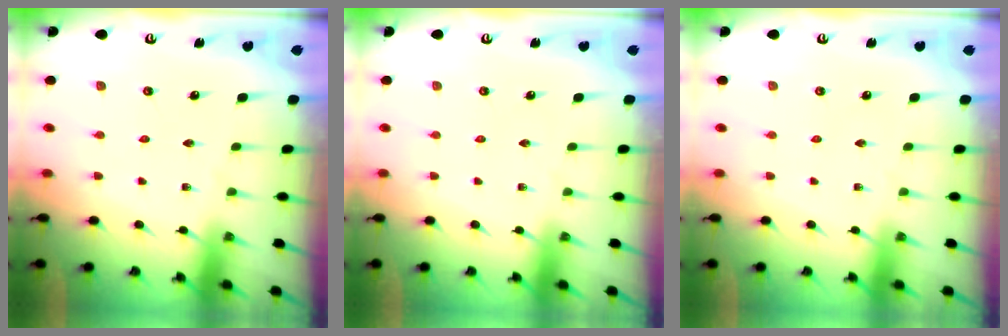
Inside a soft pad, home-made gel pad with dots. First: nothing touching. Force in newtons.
{"total": 0.0}
{"total": 0.0}